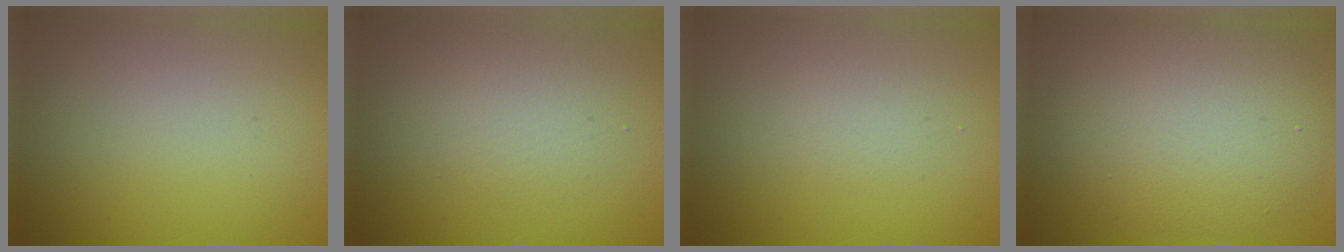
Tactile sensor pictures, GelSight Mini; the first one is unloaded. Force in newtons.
{"total": 2.4, "press": 2.4, "slide": 0.1}
{"total": 1.4, "press": 1.4, "slide": 0.1}
{"total": 7.5, "press": 7.5, "slide": 0.3}